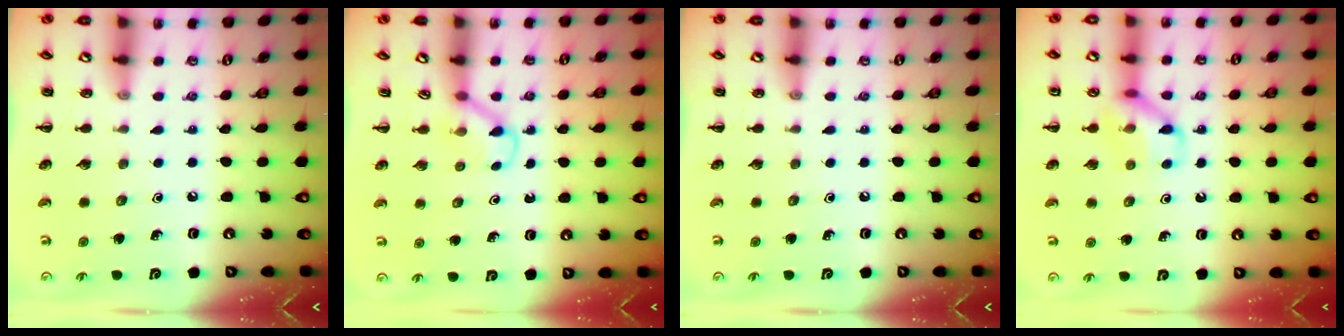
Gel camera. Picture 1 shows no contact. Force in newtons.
{"total": 2.9, "press": 2.7, "slide": 1.2}
{"total": 0.0}
{"total": 10.9, "press": 10.8, "slide": 1.2}